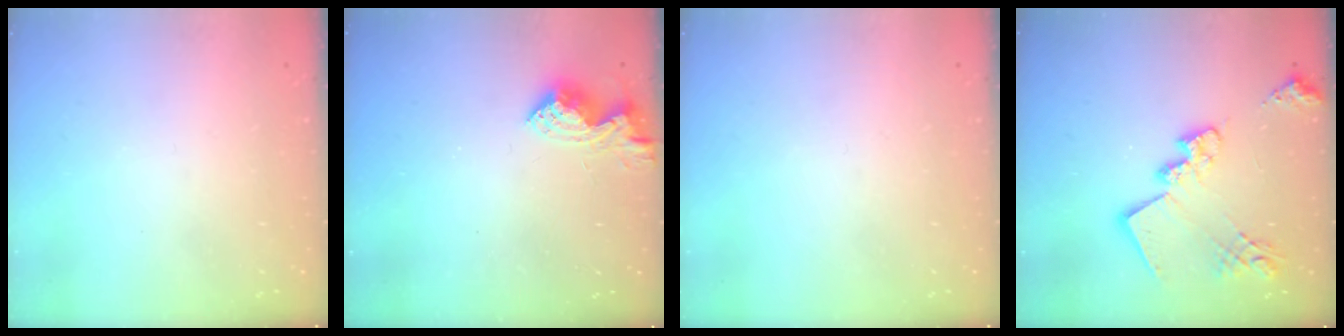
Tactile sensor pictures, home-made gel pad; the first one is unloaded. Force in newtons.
{"total": 13.7, "press": 13.6, "slide": 0.9}
{"total": 0.0}
{"total": 18.9, "press": 18.9, "slide": 1.3}